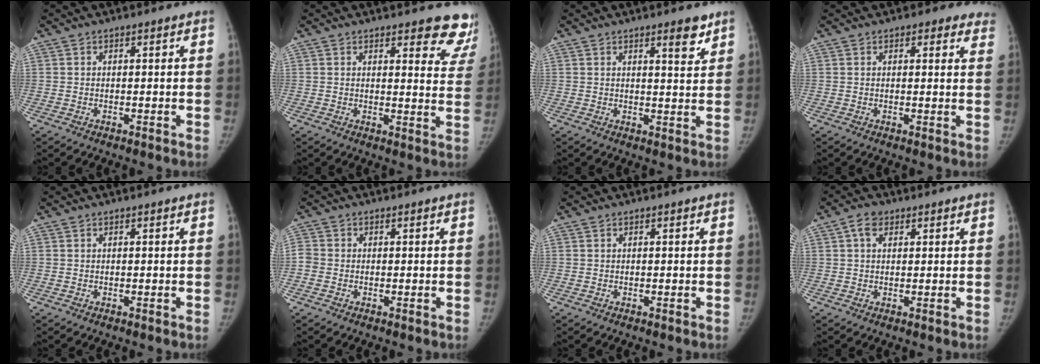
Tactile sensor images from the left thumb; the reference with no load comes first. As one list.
[{"total": 9.6, "force": [8.5, 3.2, 2.9], "torque": [0.016, -0.057, 0.069]}, {"total": 4.4, "force": [3.0, 1.2, 3.0], "torque": [-0.030, -0.022, 0.041]}, {"total": 6.3, "force": [5.1, 3.1, 2.0], "torque": [0.028, -0.013, 0.040]}, {"total": 0.0}, {"total": 2.4, "force": [-0.5, 2.0, 1.2], "torque": [-0.024, 0.001, -0.016]}, {"total": 0.0}, {"total": 3.2, "force": [1.4, 2.3, 1.8], "torque": [-0.022, 0.006, 0.022]}]